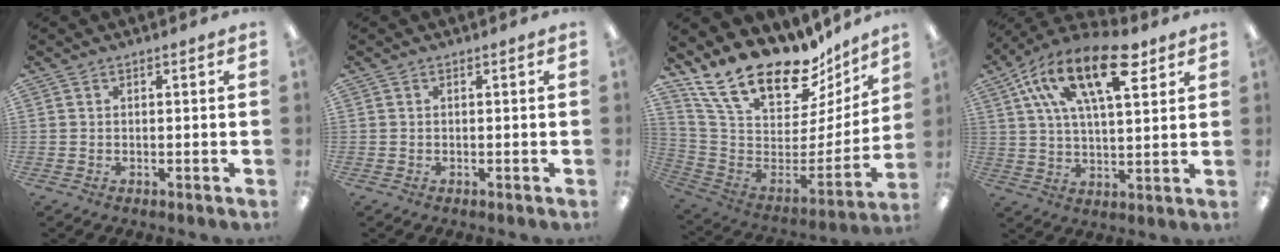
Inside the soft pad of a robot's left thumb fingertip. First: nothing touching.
{"total": 0.0}
{"total": 22.9, "force": [17.3, 9.4, 11.6], "torque": [-0.199, -0.134, 0.312]}
{"total": 20.8, "force": [10.5, 8.9, 15.6], "torque": [-0.271, -0.040, 0.172]}